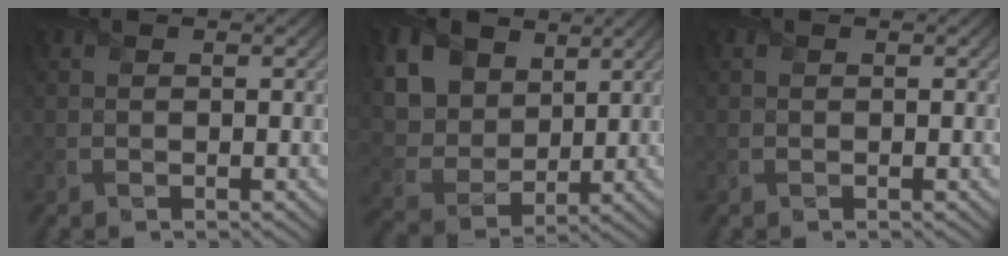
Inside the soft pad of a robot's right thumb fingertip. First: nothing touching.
{"total": 12.6, "force": [5.6, 9.0, 6.9], "torque": [-0.199, 0.008, 0.120]}
{"total": 0.0}